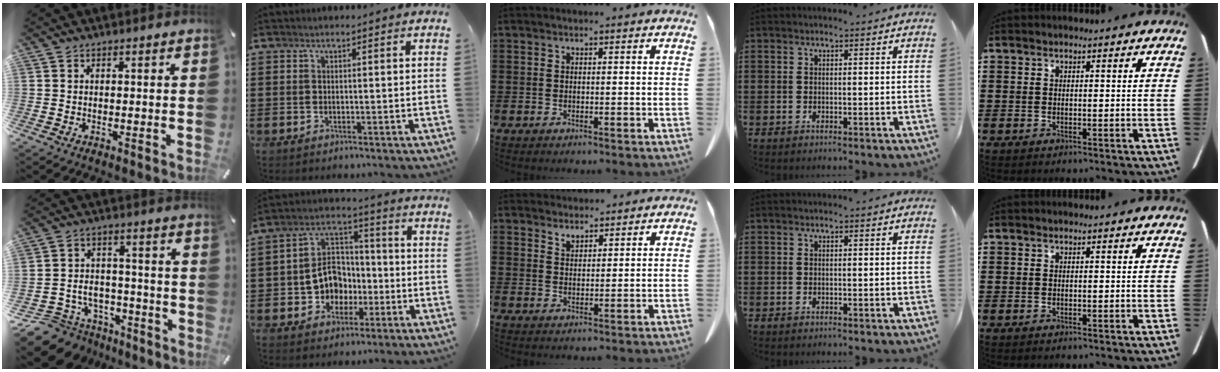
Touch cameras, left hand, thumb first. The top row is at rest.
{"thumb": {"total": 10.3, "force": [-6.7, 7.5, 2.2], "torque": [-0.045, 0.037, -0.115]}, "index": {"total": 8.0, "force": [-1.9, 7.1, 3.0], "torque": [-0.071, 0.012, -0.032]}, "middle": {"total": 2.7, "force": [2.6, 0.8, 0.0], "torque": [-0.007, -0.006, 0.051]}}